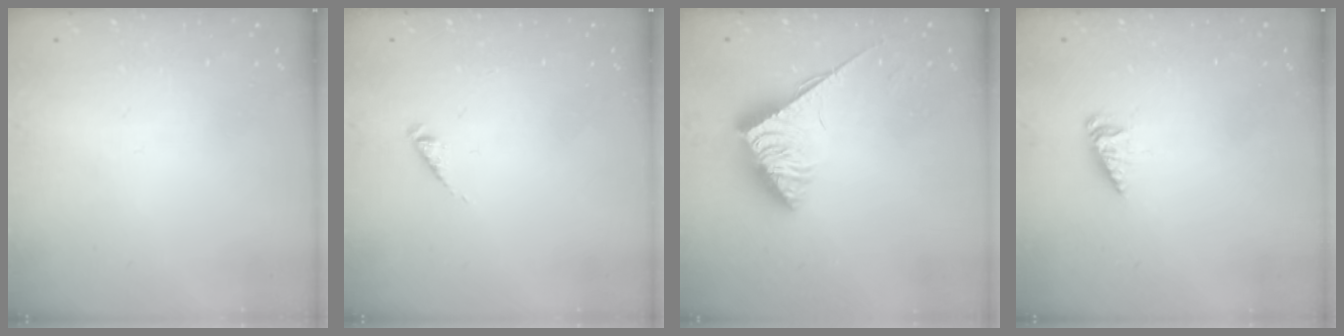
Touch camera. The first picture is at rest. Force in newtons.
{"total": 2.3, "press": 2.3, "slide": 0.4}
{"total": 3.9, "press": 3.9, "slide": 0.6}
{"total": 2.0, "press": 2.0, "slide": 0.3}